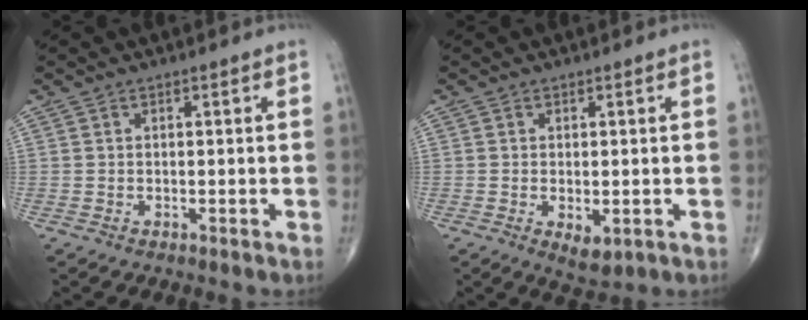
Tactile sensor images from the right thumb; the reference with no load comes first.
{"total": 3.7, "force": [-0.9, 1.7, 3.1], "torque": [-0.046, -0.011, -0.006]}